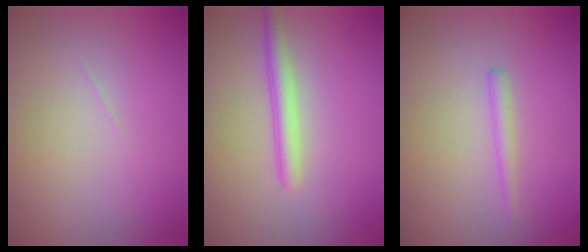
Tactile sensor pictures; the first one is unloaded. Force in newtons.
{"total": 2.3, "press": 2.3, "slide": 0.1}
{"total": 1.1, "press": 1.1, "slide": 0.1}